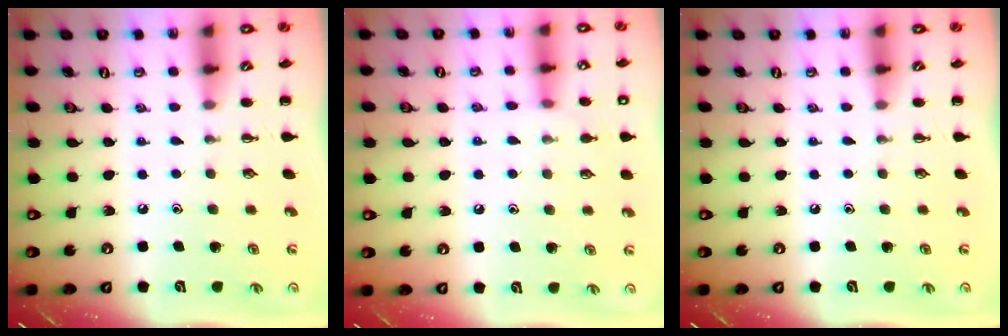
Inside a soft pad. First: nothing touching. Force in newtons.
{"total": 7.8, "press": 7.5, "slide": 2.1}
{"total": 0.0}